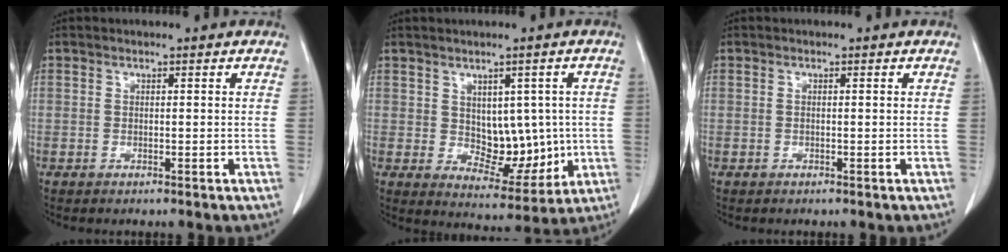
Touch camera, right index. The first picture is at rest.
{"total": 10.7, "force": [0.4, 6.9, 8.2], "torque": [-0.115, 0.009, 0.033]}
{"total": 0.6, "force": [0.0, 0.3, 0.6], "torque": [-0.019, 0.004, 0.003]}